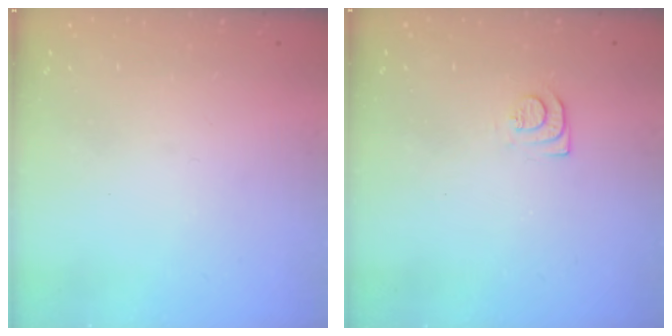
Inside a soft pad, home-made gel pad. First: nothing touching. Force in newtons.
{"total": 6.7, "press": 6.6, "slide": 0.7}